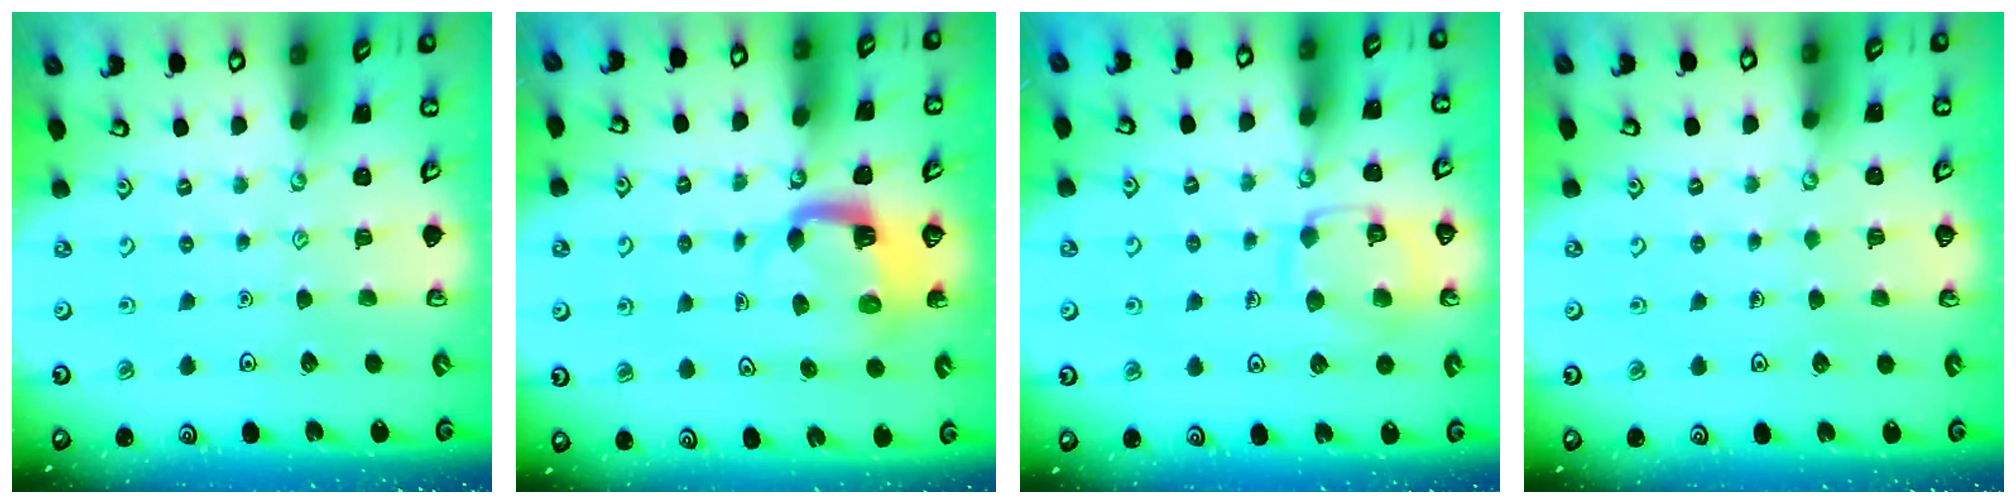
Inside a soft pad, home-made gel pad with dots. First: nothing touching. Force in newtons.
{"total": 5.0, "press": 4.9, "slide": 0.5}
{"total": 11.6, "press": 11.6, "slide": 0.5}
{"total": 0.8, "press": 0.8, "slide": 0.3}